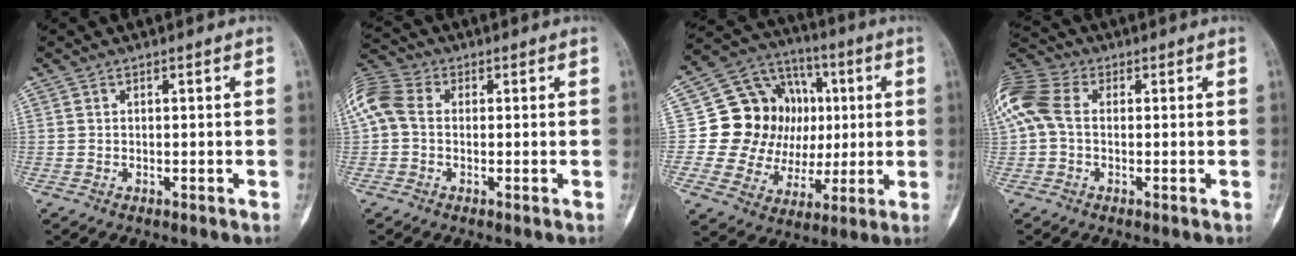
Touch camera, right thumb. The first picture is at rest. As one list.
[{"total": 8.7, "force": [0.5, 6.3, 5.9], "torque": [-0.134, 0.028, 0.001]}, {"total": 19.1, "force": [1.7, 16.2, 10.0], "torque": [-0.109, 0.028, 0.046]}, {"total": 11.5, "force": [1.0, 8.0, 8.2], "torque": [-0.196, 0.030, 0.012]}]